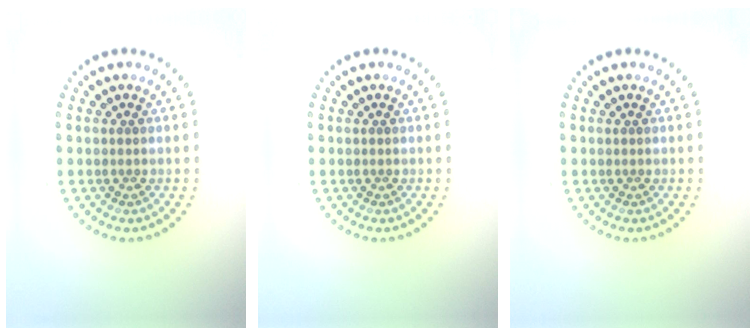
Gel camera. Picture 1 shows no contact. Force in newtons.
{"total": 0.0}
{"total": 0.0}